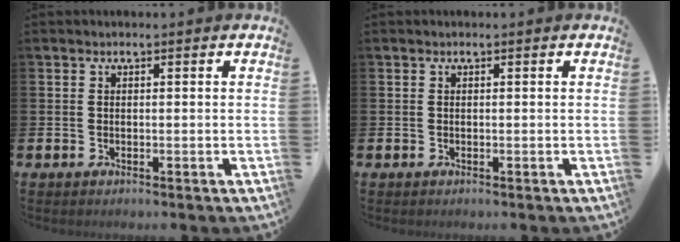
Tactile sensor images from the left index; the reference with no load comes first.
{"total": 0.0}